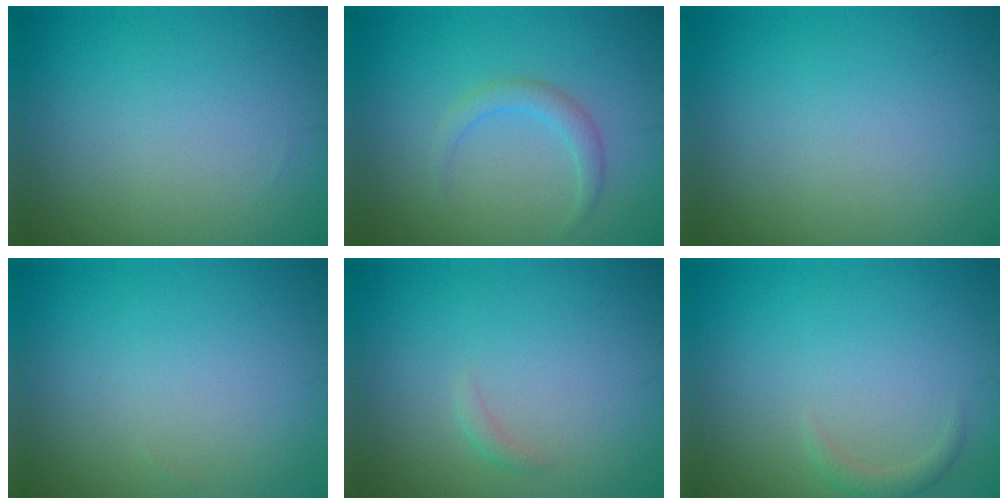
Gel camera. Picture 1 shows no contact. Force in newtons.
{"total": 1.7, "press": 1.7, "slide": 0.1}
{"total": 0.0}
{"total": 0.0}
{"total": 0.6, "press": 0.6, "slide": 0.0}
{"total": 1.1, "press": 1.1, "slide": 0.1}